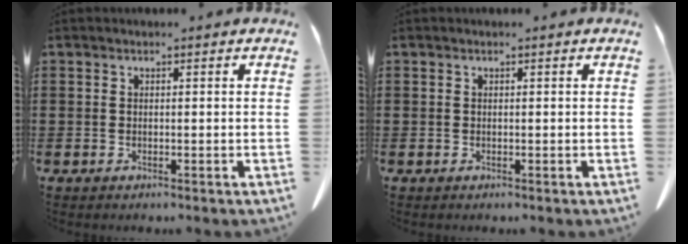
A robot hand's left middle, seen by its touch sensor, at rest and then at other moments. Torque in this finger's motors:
{"motor_torque": [-0.07, 0.07, 0.00, -0.01]}